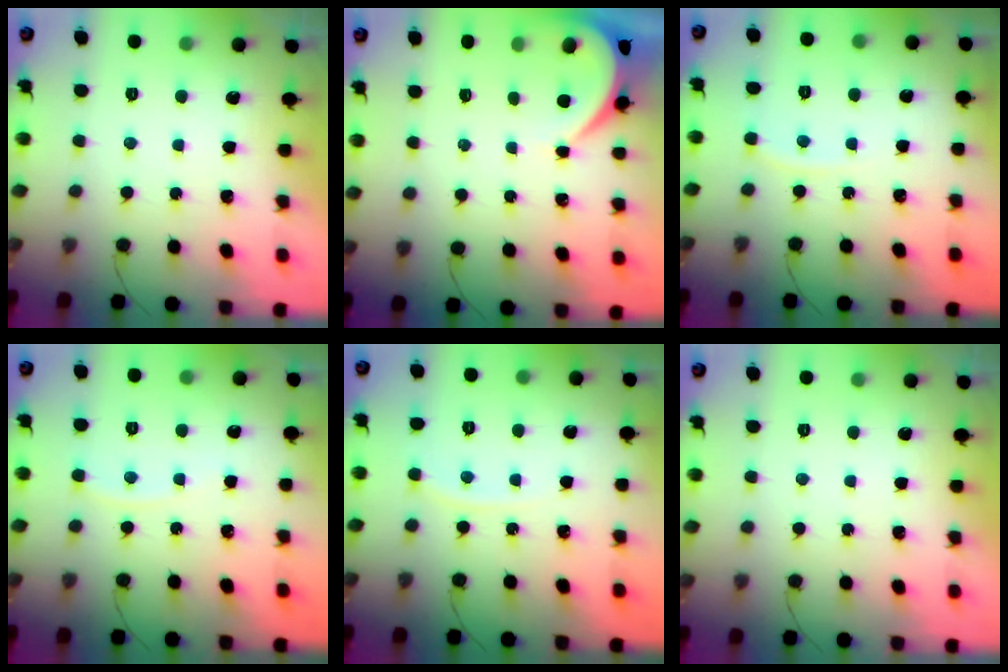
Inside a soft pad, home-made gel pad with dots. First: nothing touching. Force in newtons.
{"total": 3.9, "press": 3.9, "slide": 0.6}
{"total": 3.1, "press": 3.1, "slide": 0.3}
{"total": 2.8, "press": 2.7, "slide": 0.4}
{"total": 3.5, "press": 3.5, "slide": 0.5}
{"total": 0.0}